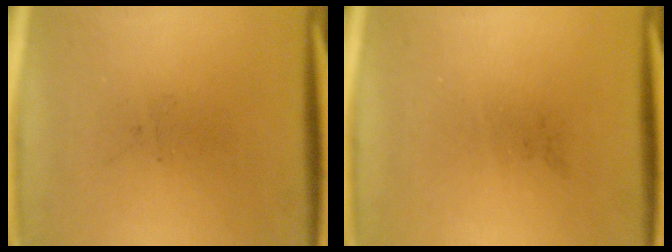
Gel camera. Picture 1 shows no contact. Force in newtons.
{"total": 0.0}